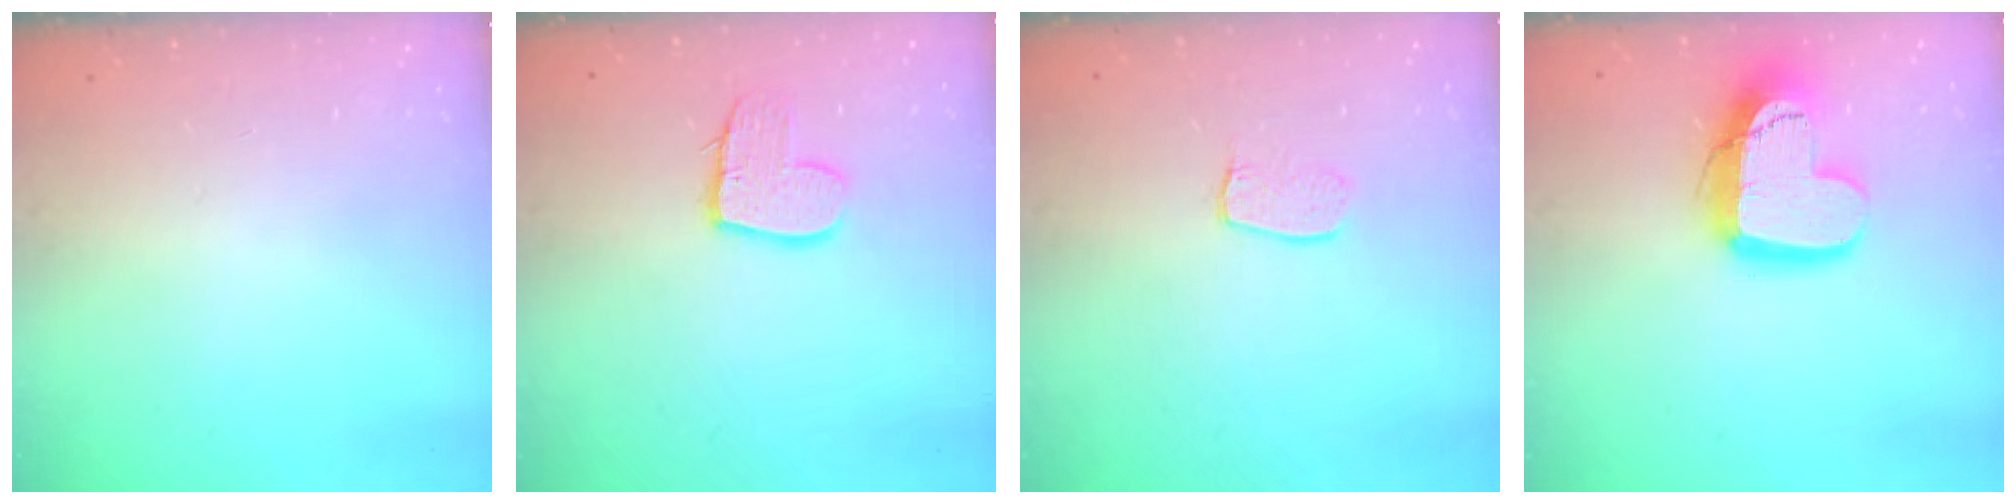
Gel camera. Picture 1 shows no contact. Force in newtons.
{"total": 10.7, "press": 10.6, "slide": 0.8}
{"total": 6.4, "press": 6.4, "slide": 0.1}
{"total": 16.2, "press": 16.1, "slide": 1.3}